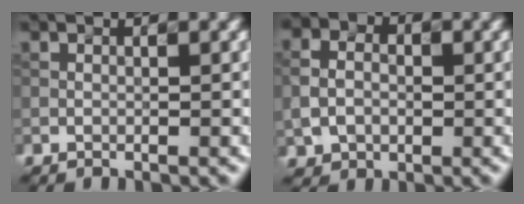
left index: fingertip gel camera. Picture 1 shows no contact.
{"total": 3.1, "force": [-0.1, 2.7, 1.6], "torque": [-0.040, 0.002, 0.001]}